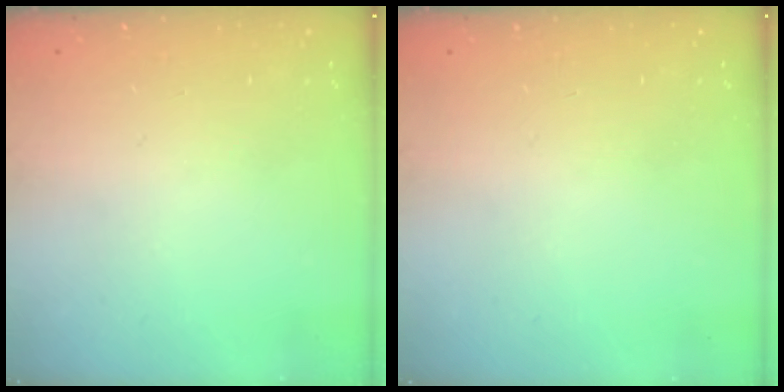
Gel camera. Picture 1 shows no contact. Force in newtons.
{"total": 0.0}